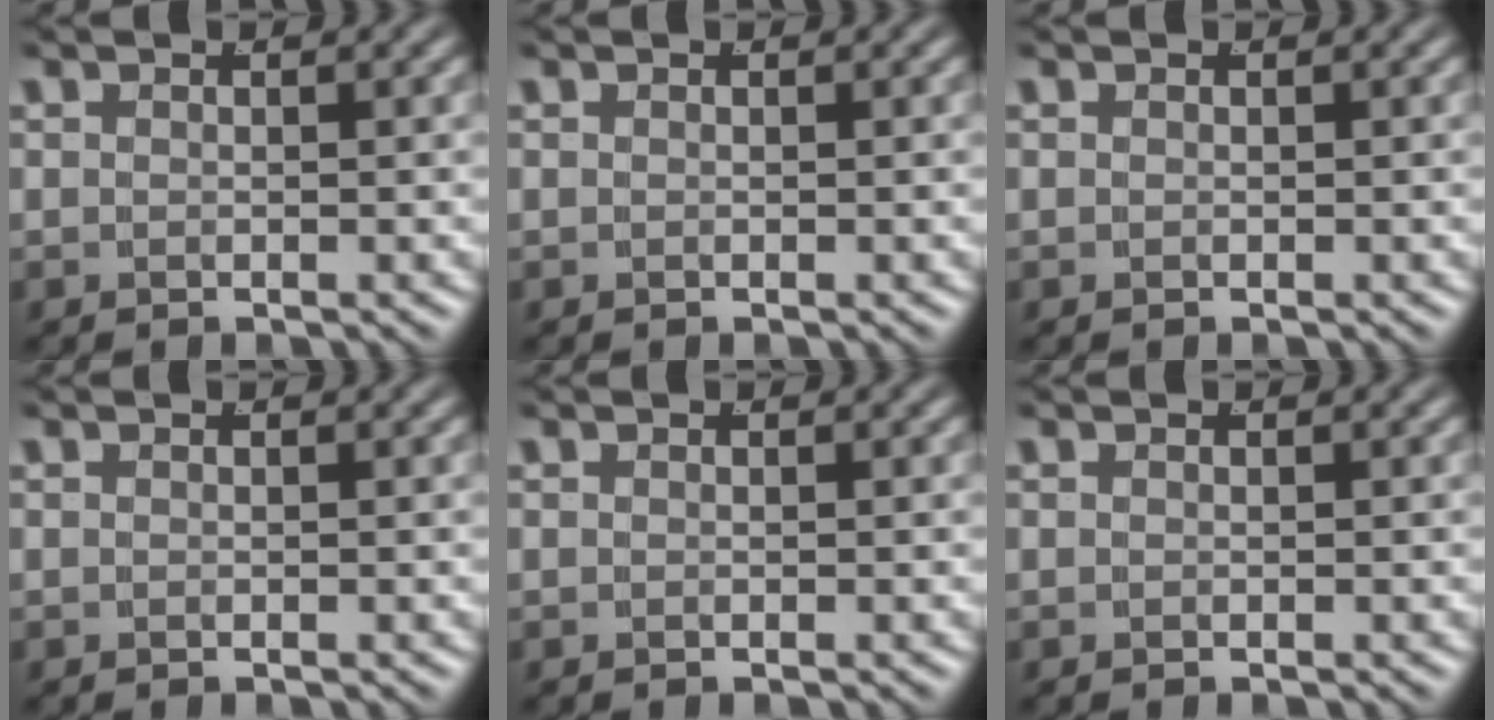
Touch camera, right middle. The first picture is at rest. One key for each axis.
{"total": 0.0}
{"total": 0.0}
{"total": 0.0}
{"total": 0.0}
{"total": 0.0}